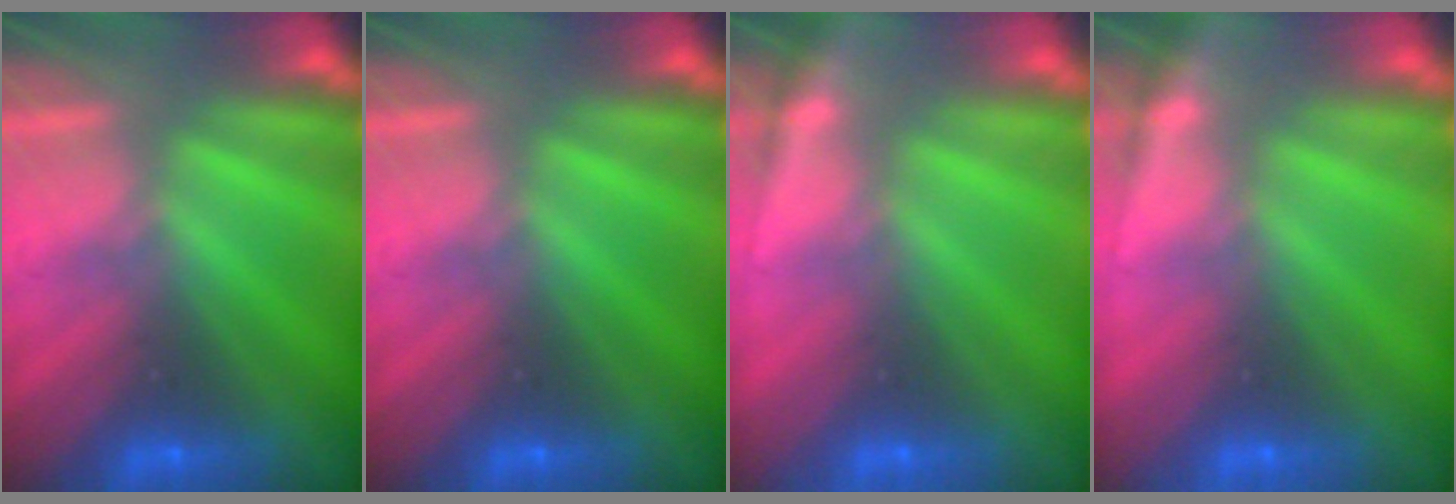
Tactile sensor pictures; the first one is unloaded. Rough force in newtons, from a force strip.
{"total": 0.0}
{"total": 1.4}
{"total": 1.4}